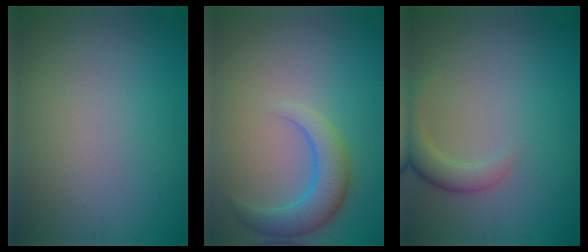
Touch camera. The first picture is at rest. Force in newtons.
{"total": 3.8, "press": 3.8, "slide": 0.4}
{"total": 2.5, "press": 2.5, "slide": 0.2}